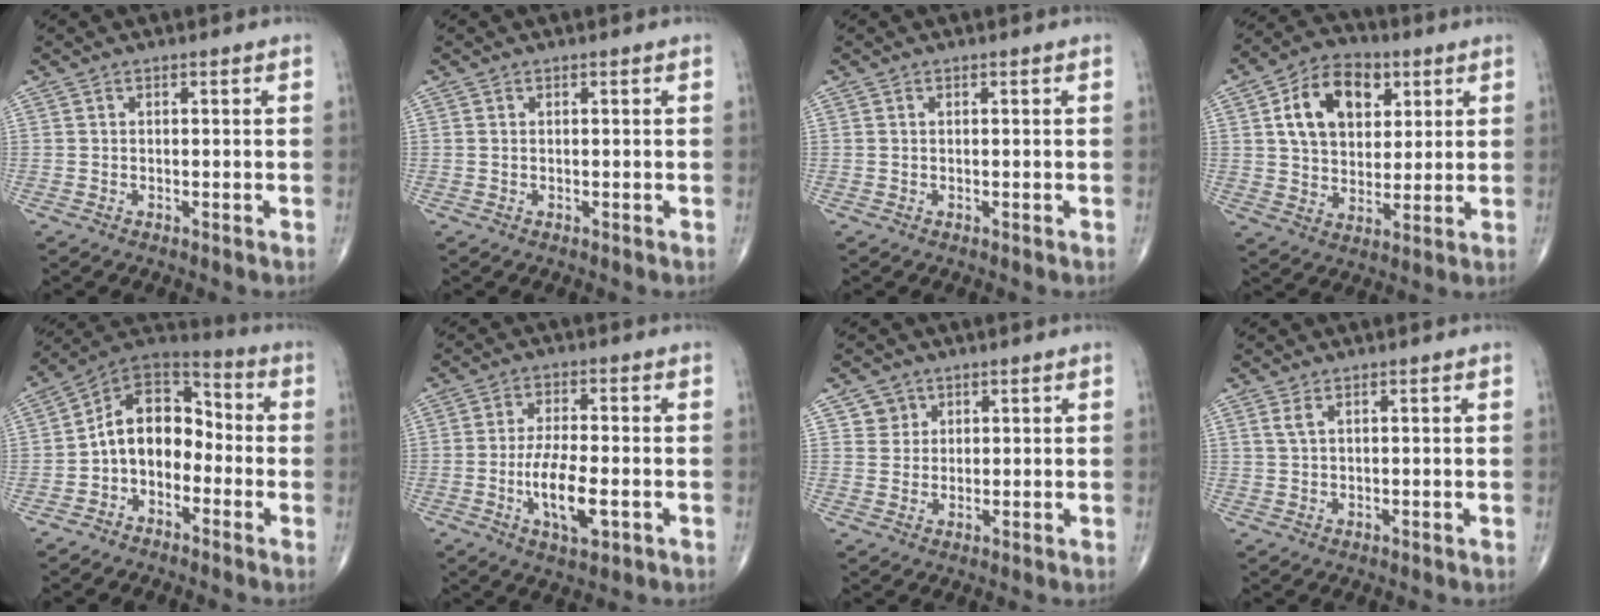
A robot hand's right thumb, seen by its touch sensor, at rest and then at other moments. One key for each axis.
{"total": 0.0}
{"total": 0.0}
{"total": 14.2, "fx": 4.7, "fy": 9.6, "fz": 9.3, "tx": -0.125, "ty": -0.005, "tz": 0.080}
{"total": 11.9, "fx": -2.5, "fy": 8.4, "fz": 8.1, "tx": -0.099, "ty": 0.063, "tz": -0.061}
{"total": 8.9, "fx": -2.4, "fy": 3.2, "fz": 8.0, "tx": -0.148, "ty": 0.000, "tz": -0.042}
{"total": 3.1, "fx": 1.6, "fy": 2.7, "fz": 0.0, "tx": 0.022, "ty": -0.008, "tz": 0.022}
{"total": 1.5, "fx": 0.8, "fy": 0.5, "fz": 1.2, "tx": -0.030, "ty": 0.005, "tz": 0.022}